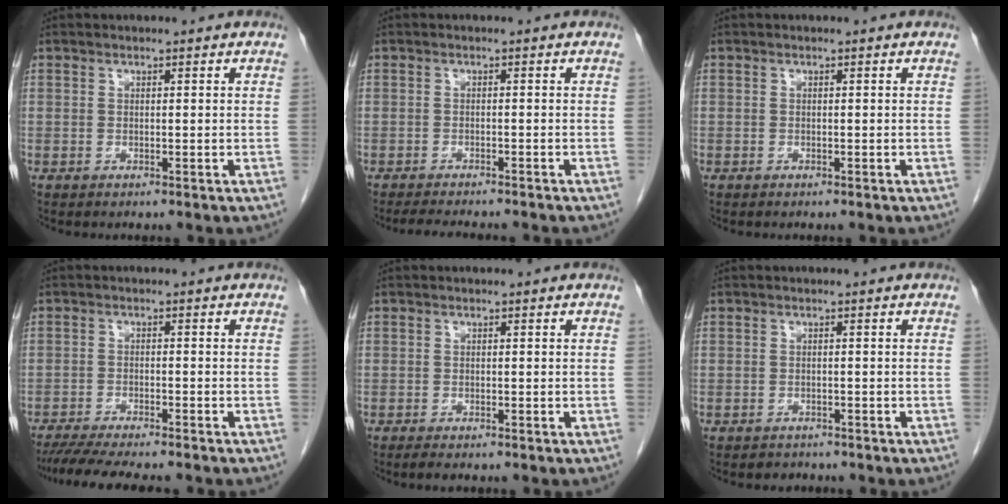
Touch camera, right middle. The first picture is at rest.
{"total": 7.5, "force": [-6.7, 1.0, 3.2], "torque": [-0.043, -0.010, -0.093]}
{"total": 0.0}
{"total": 10.7, "force": [-9.3, 1.0, 5.2], "torque": [-0.072, -0.015, -0.140]}
{"total": 1.1, "force": [-0.9, 0.3, 0.6], "torque": [-0.018, -0.003, -0.014]}
{"total": 1.5, "force": [-1.2, 0.8, -0.3], "torque": [-0.004, 0.002, -0.020]}